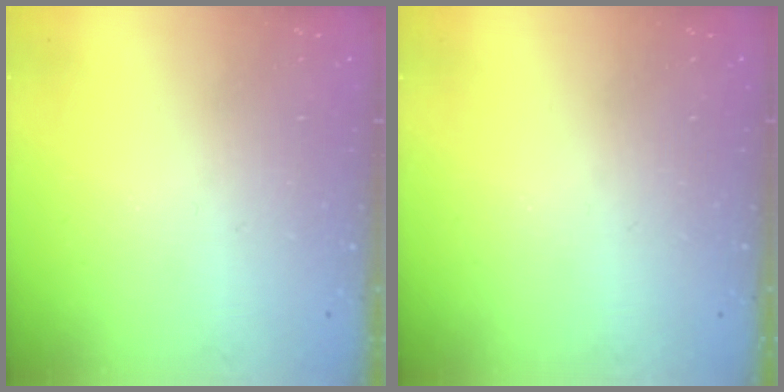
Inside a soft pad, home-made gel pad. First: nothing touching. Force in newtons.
{"total": 0.0}